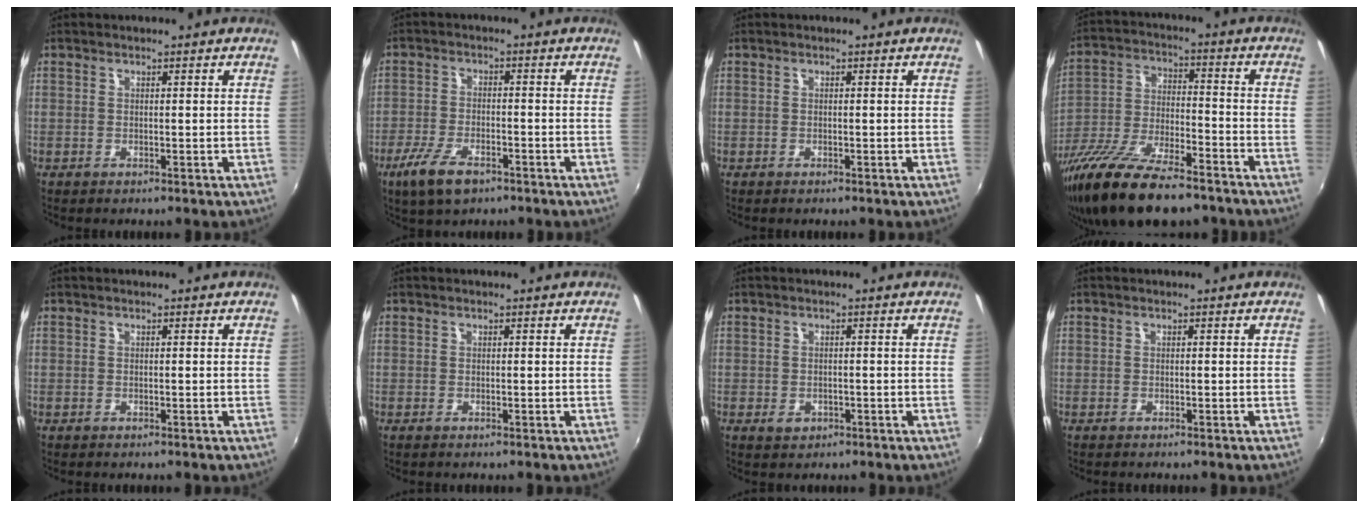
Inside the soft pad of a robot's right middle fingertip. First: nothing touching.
{"total": 7.6, "force": [-5.0, 2.9, 5.0], "torque": [-0.125, -0.018, -0.093]}
{"total": 0.0}
{"total": 20.1, "force": [-14.6, 6.0, 12.4], "torque": [-0.246, -0.047, -0.253]}
{"total": 0.0}
{"total": 0.0}
{"total": 1.7, "force": [-0.7, 1.4, 0.7], "torque": [-0.012, -0.003, -0.009]}
{"total": 0.0}